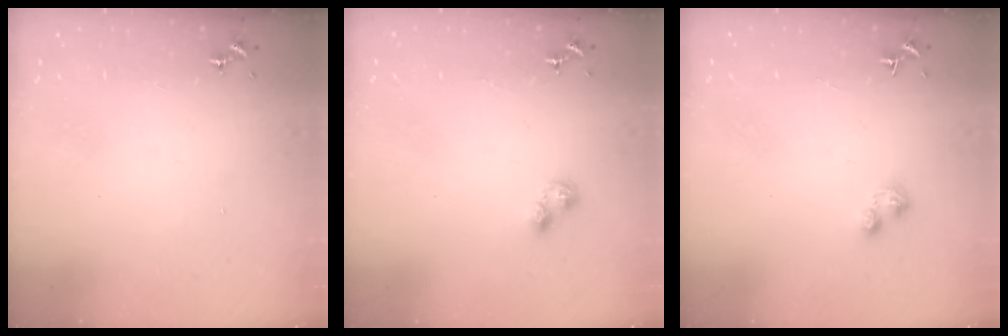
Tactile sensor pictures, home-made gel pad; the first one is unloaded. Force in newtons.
{"total": 3.6, "press": 3.6, "slide": 0.5}
{"total": 3.2, "press": 3.2, "slide": 0.5}